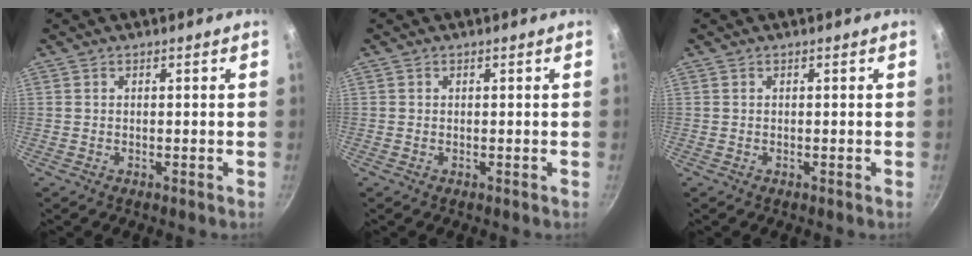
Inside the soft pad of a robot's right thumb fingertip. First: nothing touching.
{"total": 0.0}
{"total": 0.0}